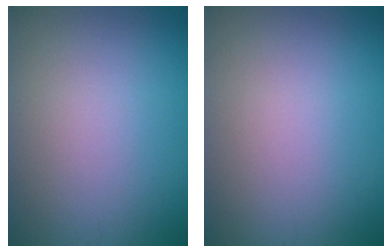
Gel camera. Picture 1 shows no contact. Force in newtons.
{"total": 0.0}